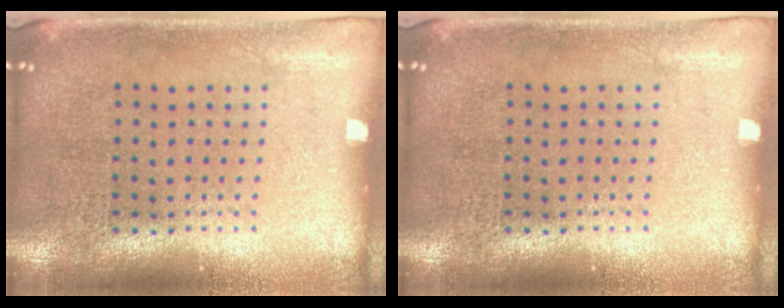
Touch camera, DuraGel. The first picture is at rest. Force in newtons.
{"total": 0.0}